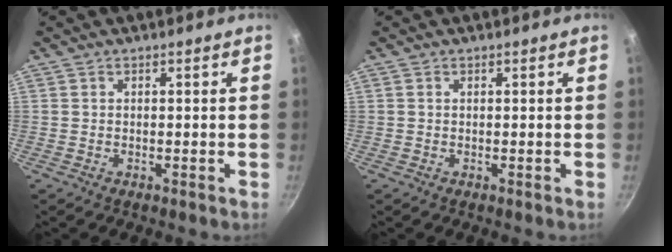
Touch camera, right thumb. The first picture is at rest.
{"total": 0.0}